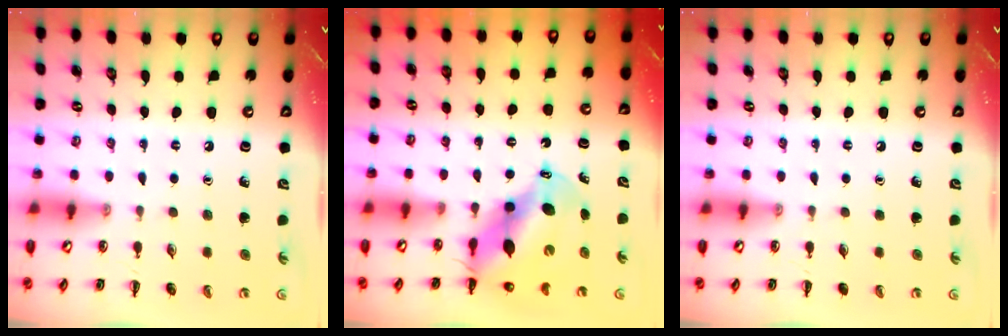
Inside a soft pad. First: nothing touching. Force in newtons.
{"total": 11.6, "press": 11.3, "slide": 2.9}
{"total": 0.0}